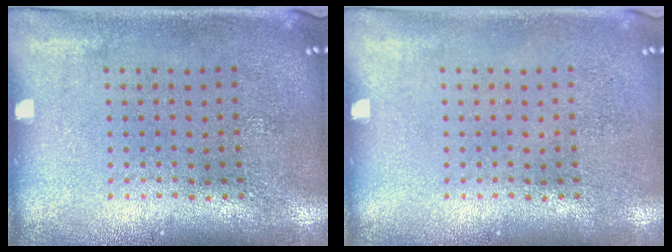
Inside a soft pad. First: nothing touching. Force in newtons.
{"total": 0.0}